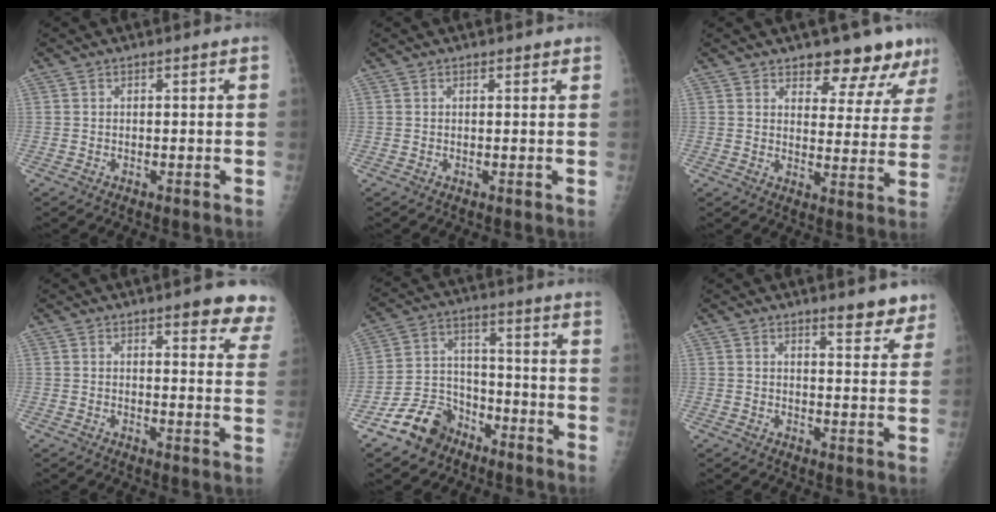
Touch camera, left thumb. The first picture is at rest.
{"total": 0.7, "force": [0.6, 0.3, 0.3], "torque": [-0.004, -0.003, 0.007]}
{"total": 10.9, "force": [8.7, 4.4, 4.8], "torque": [-0.019, -0.056, 0.105]}
{"total": 10.2, "force": [7.4, 2.9, 6.4], "torque": [-0.041, -0.033, 0.071]}
{"total": 10.3, "force": [-7.0, 7.0, 3.0], "torque": [-0.029, 0.060, -0.129]}
{"total": 6.0, "force": [4.8, 1.7, 3.1], "torque": [-0.016, -0.031, 0.058]}